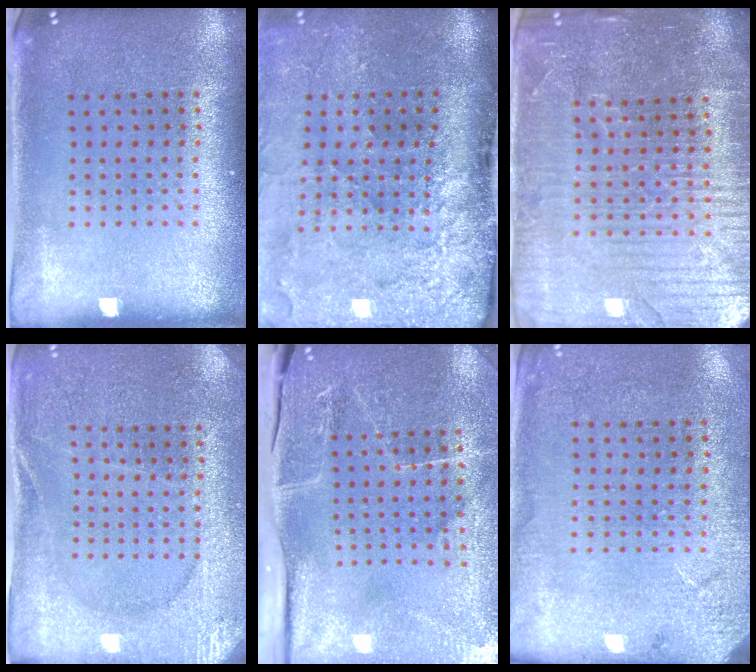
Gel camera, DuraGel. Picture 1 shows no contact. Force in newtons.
{"total": 4.7, "press": 3.6, "slide": 3.0}
{"total": 4.9, "press": 4.5, "slide": 1.9}
{"total": 2.7, "press": 2.7, "slide": 0.3}
{"total": 4.1, "press": 3.8, "slide": 1.4}
{"total": 2.6, "press": 2.3, "slide": 1.0}